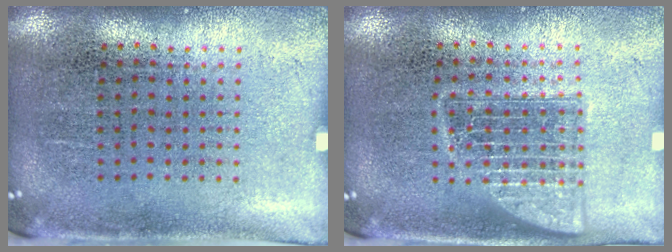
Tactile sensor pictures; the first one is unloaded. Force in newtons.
{"total": 1.5, "press": 1.5, "slide": 0.2}